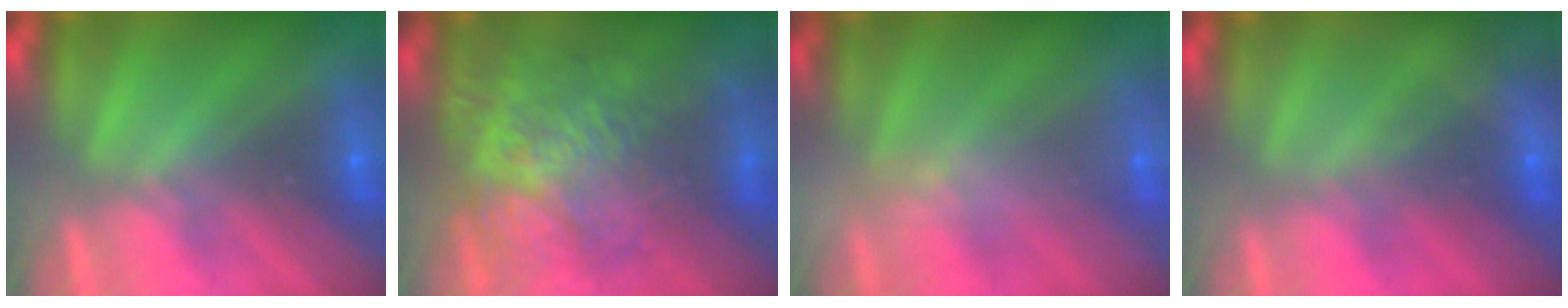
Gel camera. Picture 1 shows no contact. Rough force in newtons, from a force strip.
{"total": 8.1}
{"total": 2.5}
{"total": 1.7}